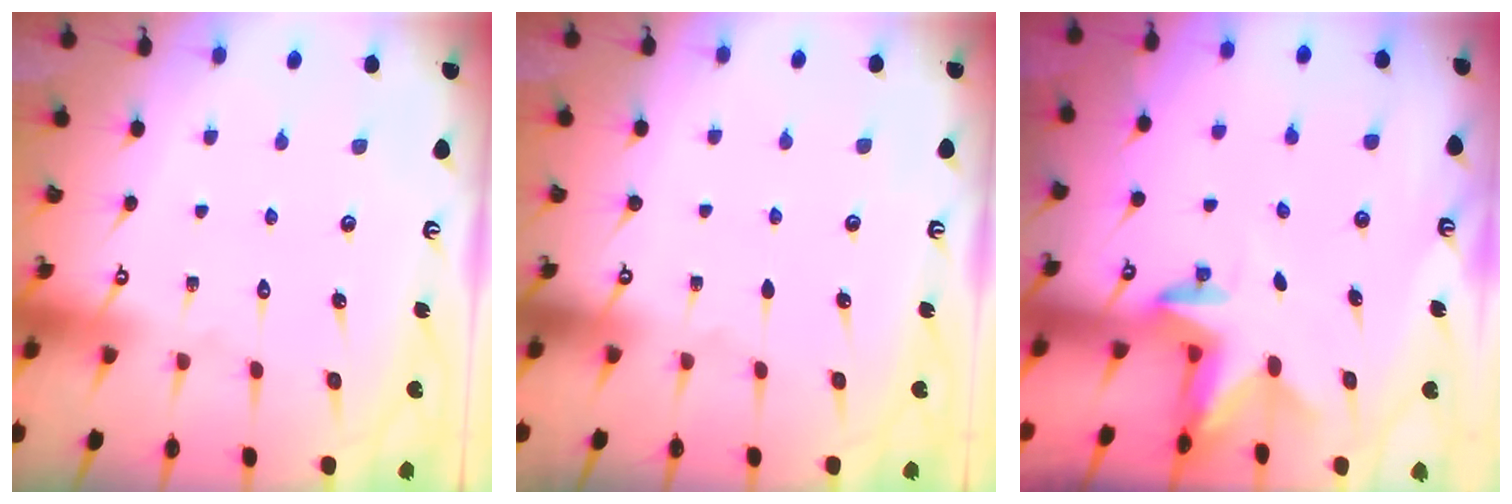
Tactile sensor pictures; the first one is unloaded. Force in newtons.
{"total": 0.0}
{"total": 2.4, "press": 2.4, "slide": 0.3}